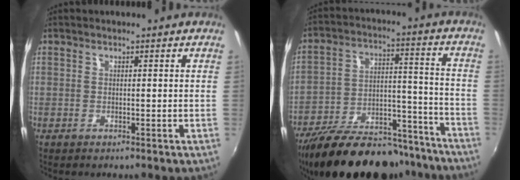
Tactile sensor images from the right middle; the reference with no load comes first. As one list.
[{"total": 26.3, "force": [-21.3, 10.0, 11.8], "torque": [-0.213, 0.023, -0.294]}]